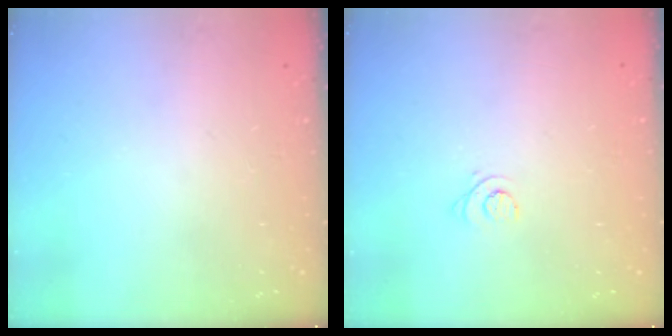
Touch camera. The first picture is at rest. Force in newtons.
{"total": 2.9, "press": 2.9, "slide": 0.3}